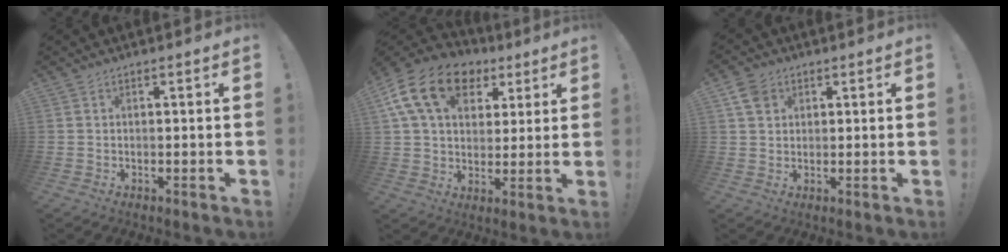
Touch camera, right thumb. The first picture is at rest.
{"total": 18.2, "force": [7.9, 12.1, 11.0], "torque": [-0.185, -0.022, 0.149]}
{"total": 5.5, "force": [2.7, 4.0, 2.5], "torque": [-0.048, -0.002, 0.055]}